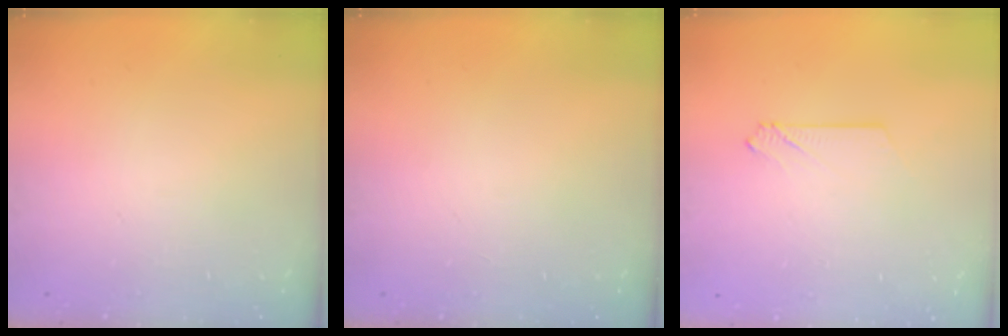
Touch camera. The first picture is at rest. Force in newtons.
{"total": 0.0}
{"total": 2.6, "press": 2.6, "slide": 0.3}